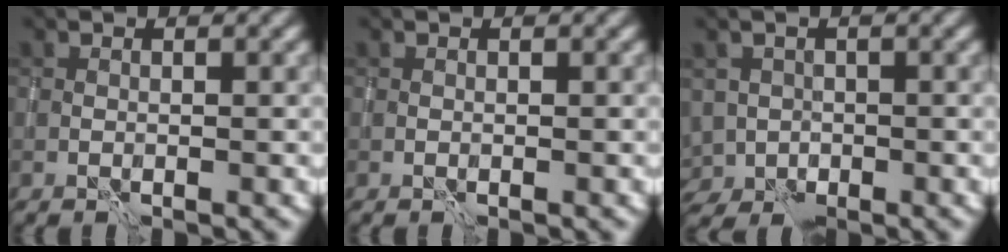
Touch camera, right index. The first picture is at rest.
{"total": 0.0}
{"total": 3.7, "force": [-1.9, 3.0, 0.9], "torque": [-0.003, -0.012, -0.036]}